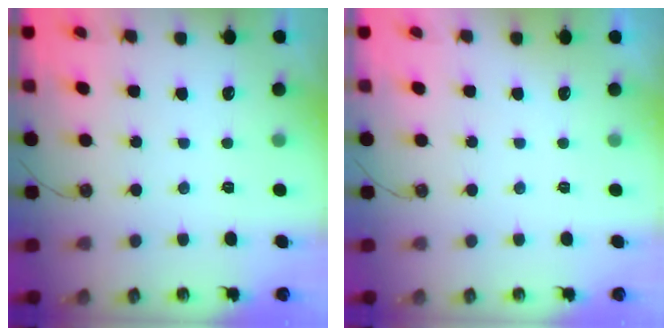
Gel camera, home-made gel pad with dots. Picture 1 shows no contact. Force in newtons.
{"total": 0.0}